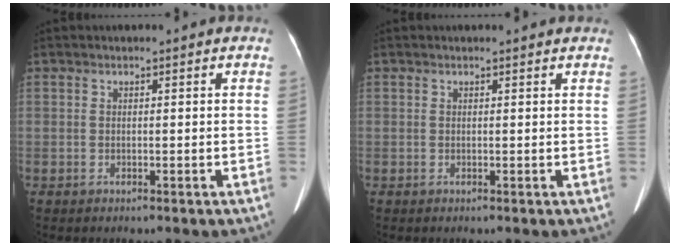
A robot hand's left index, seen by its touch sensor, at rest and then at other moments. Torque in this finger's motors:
{"motor_torque": [-0.13, 0.12, -0.02, -0.01]}